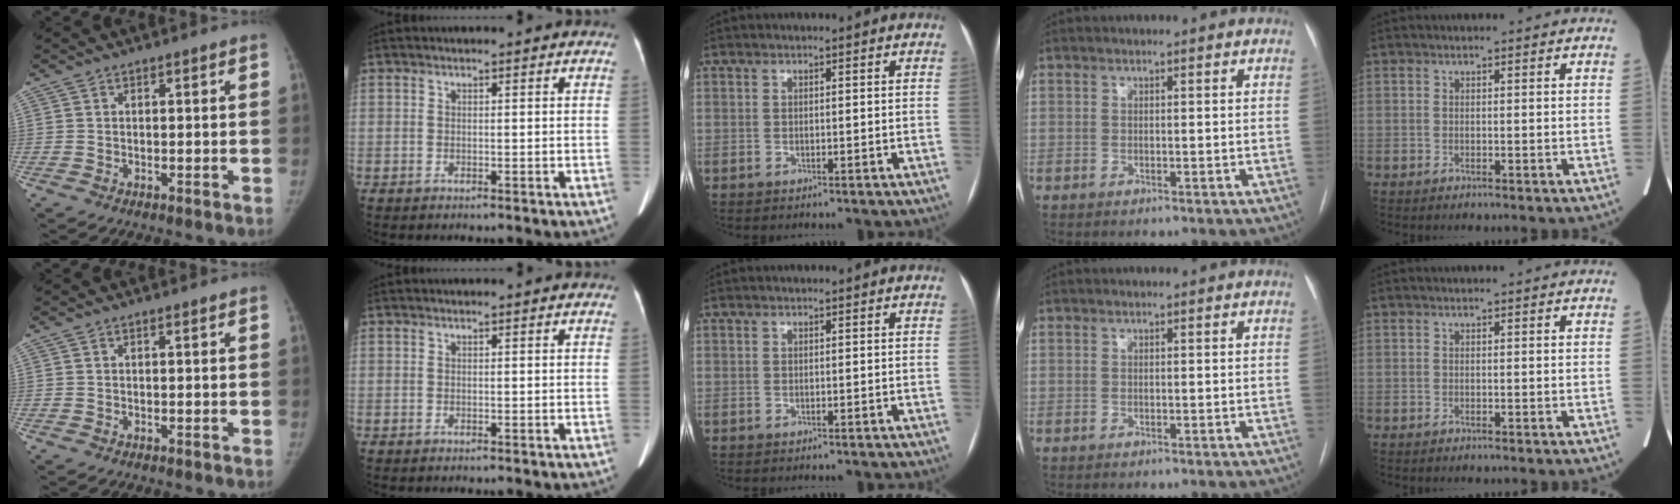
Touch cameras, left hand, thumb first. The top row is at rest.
{}